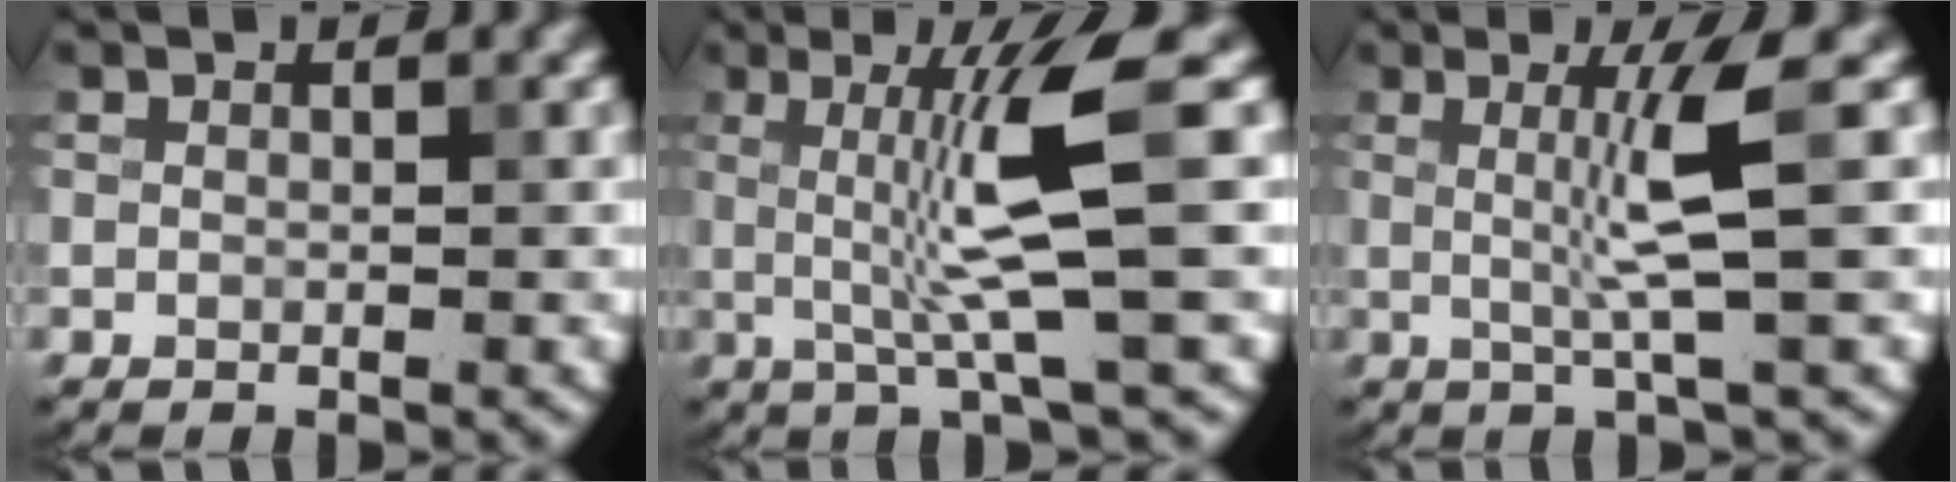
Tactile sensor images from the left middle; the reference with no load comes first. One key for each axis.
{"total": 6.9, "fx": 0.4, "fy": 0.8, "fz": 6.8, "tx": -0.123, "ty": 0.002, "tz": 0.010}
{"total": 4.4, "fx": 0.6, "fy": 0.2, "fz": 4.4, "tx": -0.080, "ty": -0.002, "tz": 0.010}